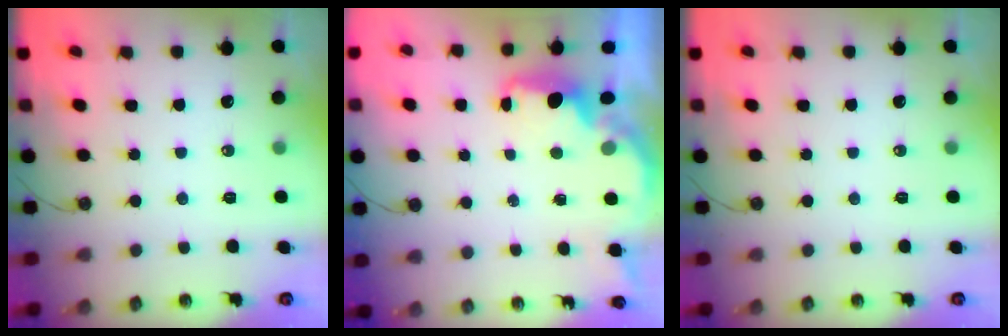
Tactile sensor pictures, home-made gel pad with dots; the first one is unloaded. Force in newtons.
{"total": 2.2, "press": 2.0, "slide": 0.7}
{"total": 0.0}